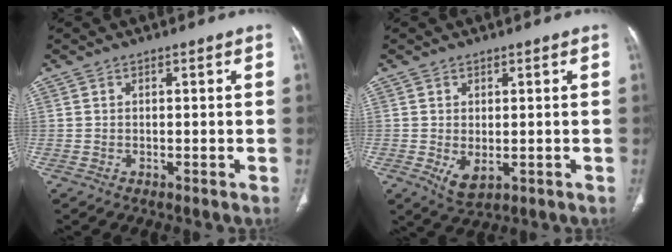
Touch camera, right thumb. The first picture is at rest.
{"total": 3.8, "force": [-0.6, 2.1, 3.1], "torque": [-0.051, -0.008, 0.005]}